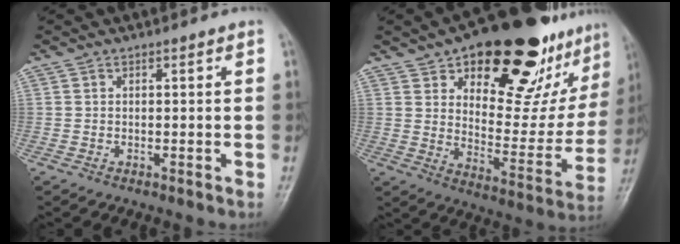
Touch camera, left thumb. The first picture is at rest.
{"total": 29.5, "force": [17.2, 13.4, 19.8], "torque": [-0.225, -0.047, 0.251]}